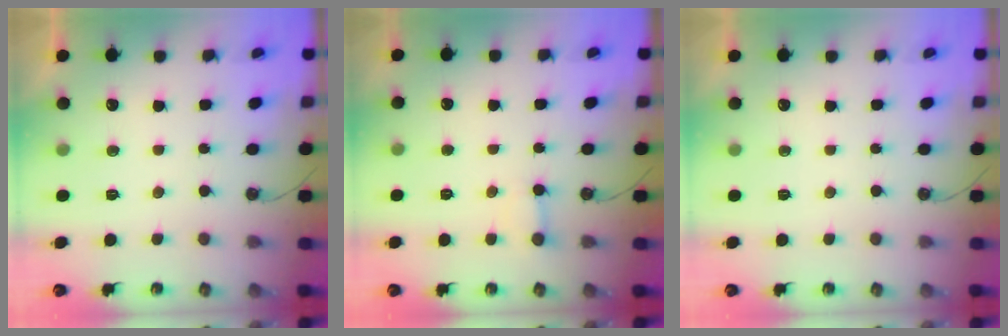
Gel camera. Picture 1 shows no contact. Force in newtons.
{"total": 2.2, "press": 2.2, "slide": 0.2}
{"total": 0.0}